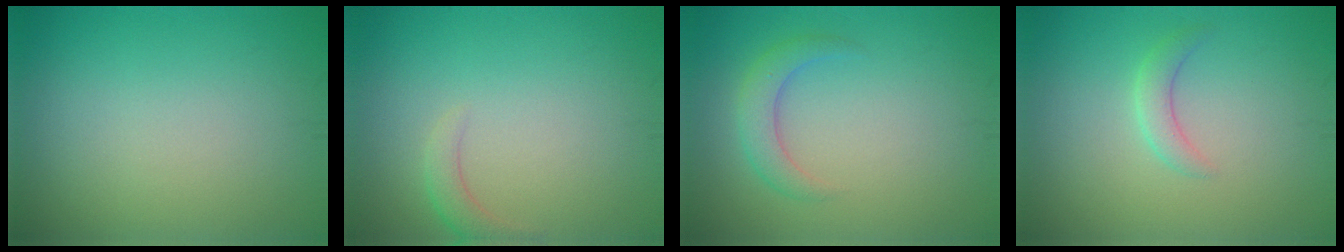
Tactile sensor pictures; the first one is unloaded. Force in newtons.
{"total": 1.6, "press": 1.6, "slide": 0.3}
{"total": 2.4, "press": 2.4, "slide": 0.0}
{"total": 1.6, "press": 1.6, "slide": 0.1}